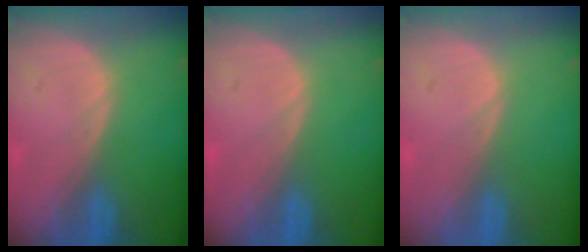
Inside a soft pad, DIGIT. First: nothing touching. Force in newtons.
{"total": 0.0}
{"total": 0.0}